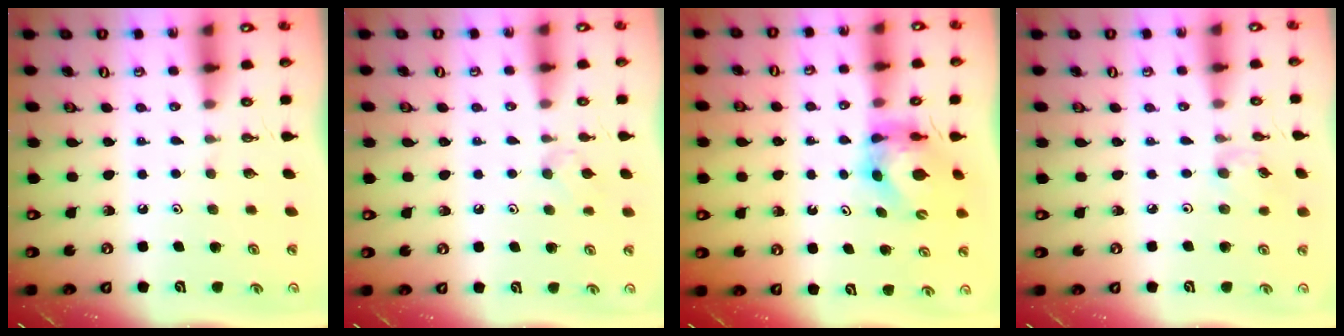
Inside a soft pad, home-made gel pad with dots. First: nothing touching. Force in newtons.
{"total": 4.3, "press": 4.2, "slide": 0.9}
{"total": 5.5, "press": 5.5, "slide": 0.6}
{"total": 2.5, "press": 2.5, "slide": 0.5}